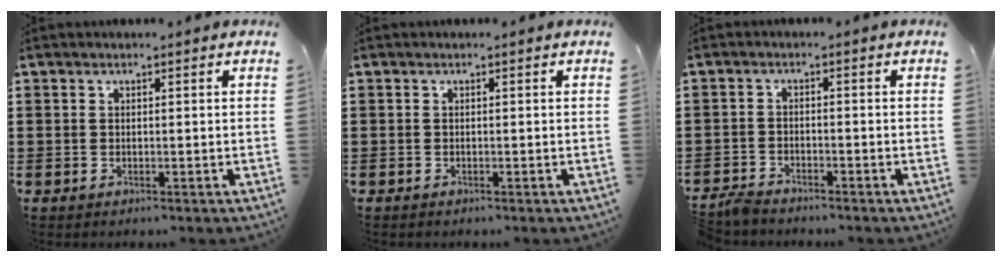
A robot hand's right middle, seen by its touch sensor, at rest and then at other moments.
{"total": 0.0}
{"total": 2.4, "force": [-2.4, 0.5, 0.2], "torque": [-0.016, 0.001, -0.052]}